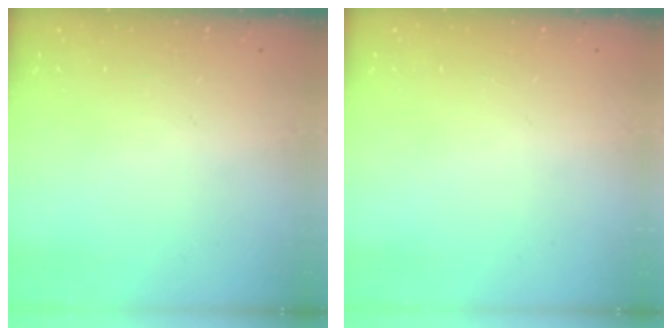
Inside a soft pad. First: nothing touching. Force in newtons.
{"total": 0.0}